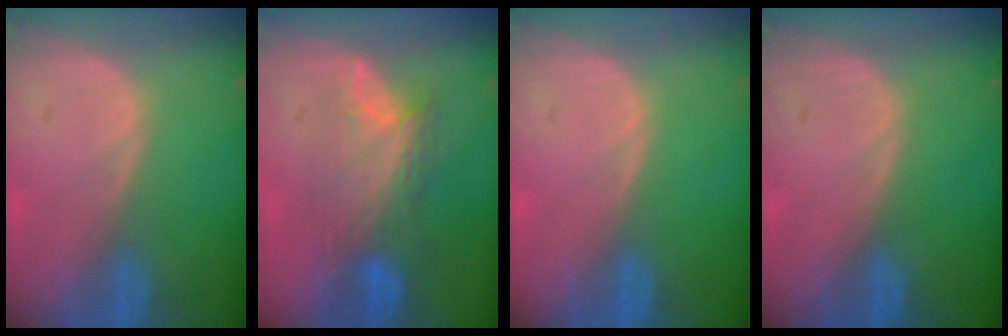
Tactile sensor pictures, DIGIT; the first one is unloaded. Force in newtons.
{"total": 7.6, "press": 7.3, "slide": 2.2}
{"total": 0.0}
{"total": 0.0}